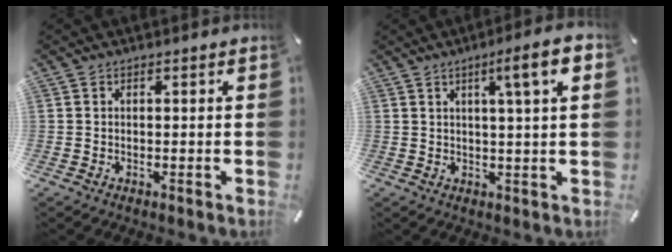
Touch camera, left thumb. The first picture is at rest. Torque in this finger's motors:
{"motor_torque": [1.16, 1.25, 0.65, -0.61, 0.23]}